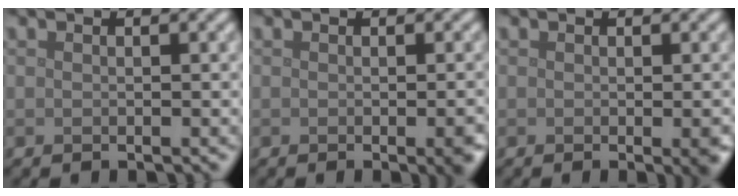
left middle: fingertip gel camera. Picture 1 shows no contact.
{"total": 2.6, "force": [-0.7, 0.7, 2.4], "torque": [-0.021, -0.002, -0.009]}
{"total": 2.0, "force": [-0.4, 0.5, 2.0], "torque": [-0.017, -0.003, -0.007]}